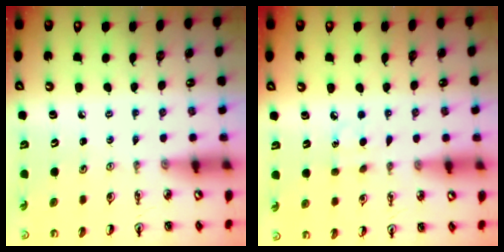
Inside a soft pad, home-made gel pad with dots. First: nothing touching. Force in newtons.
{"total": 5.2, "press": 5.1, "slide": 0.6}